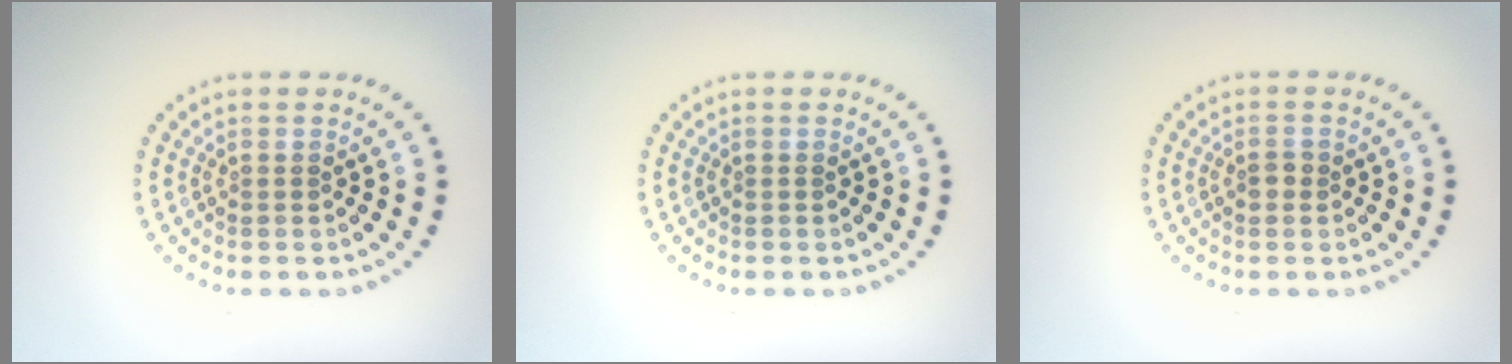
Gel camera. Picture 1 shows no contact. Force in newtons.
{"total": 0.0}
{"total": 1.1, "press": 1.1, "slide": 0.1}